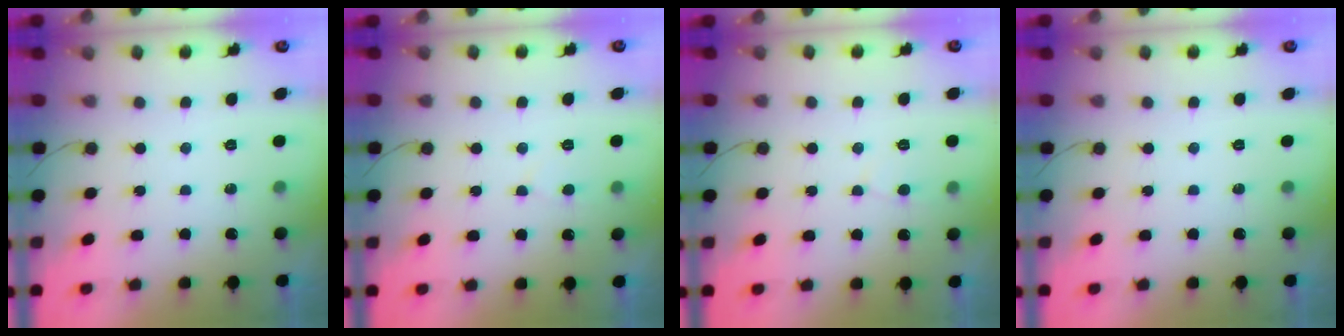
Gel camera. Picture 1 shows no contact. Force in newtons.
{"total": 2.6, "press": 2.5, "slide": 0.3}
{"total": 3.9, "press": 3.9, "slide": 0.4}
{"total": 0.0}